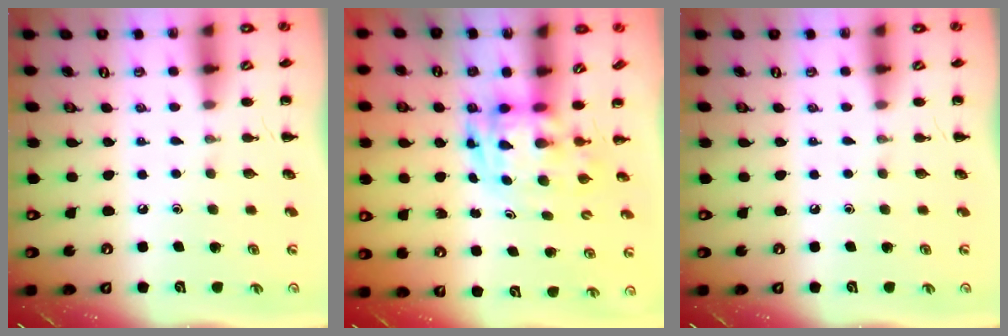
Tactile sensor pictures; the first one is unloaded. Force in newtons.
{"total": 3.5, "press": 3.4, "slide": 0.7}
{"total": 0.0}